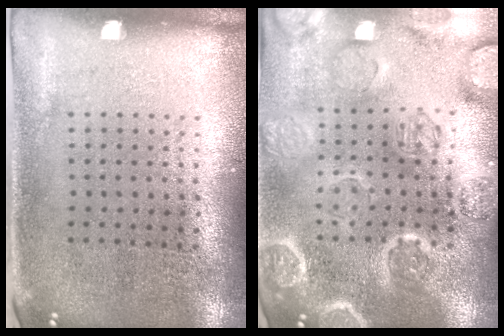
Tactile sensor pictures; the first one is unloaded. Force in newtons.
{"total": 3.6, "press": 3.5, "slide": 0.9}